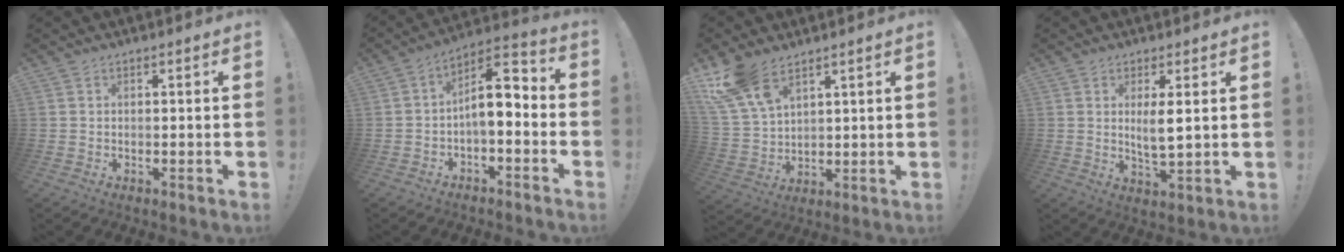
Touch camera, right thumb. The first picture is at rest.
{"total": 8.2, "force": [-0.8, 3.9, 7.2], "torque": [-0.117, 0.003, -0.012]}
{"total": 12.5, "force": [8.3, 6.5, 6.8], "torque": [-0.141, -0.036, 0.162]}
{"total": 5.3, "force": [2.0, 1.1, 4.8], "torque": [-0.076, -0.017, 0.032]}